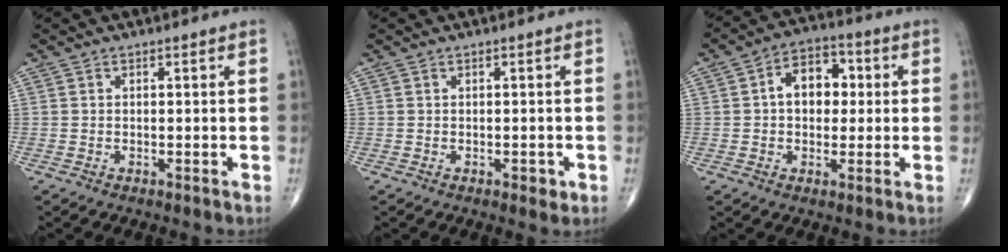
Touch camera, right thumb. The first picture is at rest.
{"total": 1.7, "force": [-0.5, 0.9, 1.3], "torque": [-0.013, -0.001, -0.005]}
{"total": 9.3, "force": [1.1, 6.5, 6.5], "torque": [-0.071, 0.022, 0.011]}